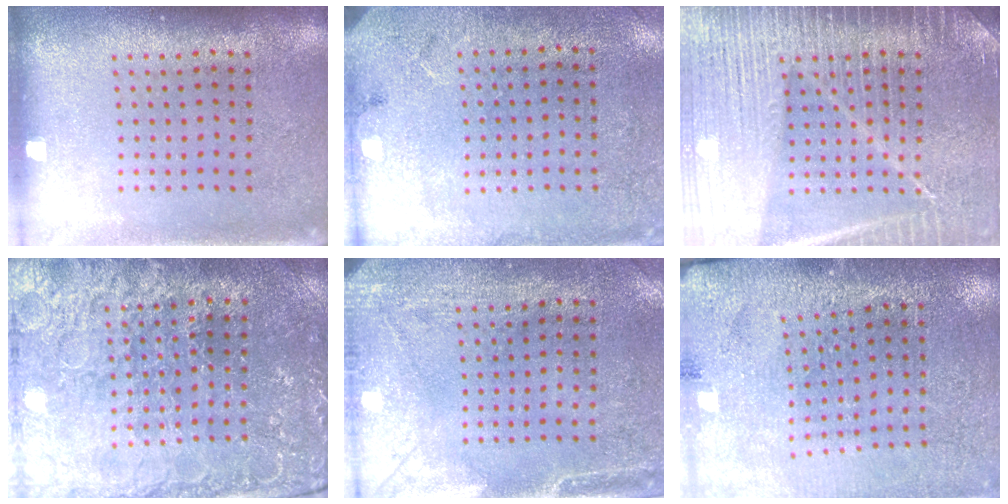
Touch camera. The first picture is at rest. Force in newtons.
{"total": 2.7, "press": 2.2, "slide": 1.7}
{"total": 6.6, "press": 6.5, "slide": 0.9}
{"total": 3.2, "press": 3.2, "slide": 0.4}
{"total": 3.0, "press": 2.3, "slide": 1.8}
{"total": 2.8, "press": 2.8, "slide": 0.1}